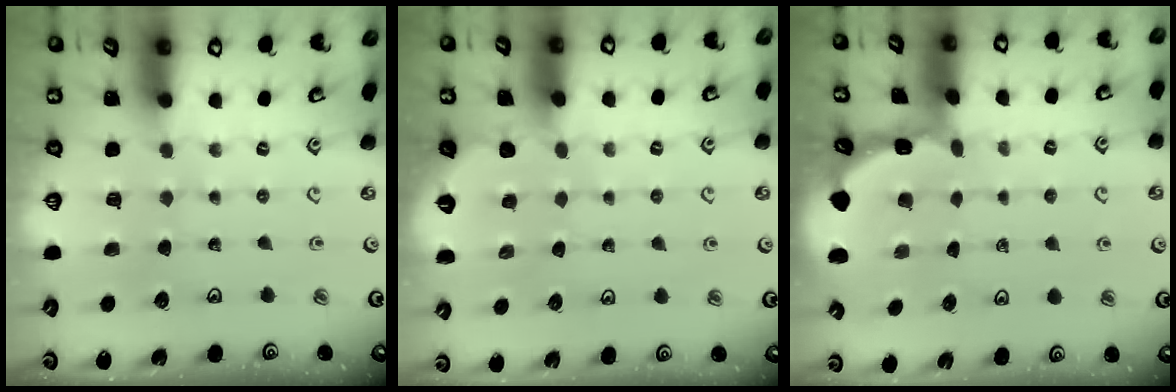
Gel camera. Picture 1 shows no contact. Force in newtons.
{"total": 1.8, "press": 1.8, "slide": 0.2}
{"total": 1.8, "press": 1.8, "slide": 0.3}